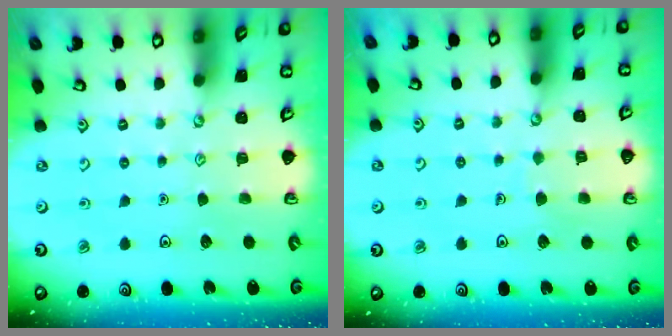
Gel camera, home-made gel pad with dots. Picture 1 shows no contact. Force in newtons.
{"total": 3.3, "press": 3.3, "slide": 0.3}